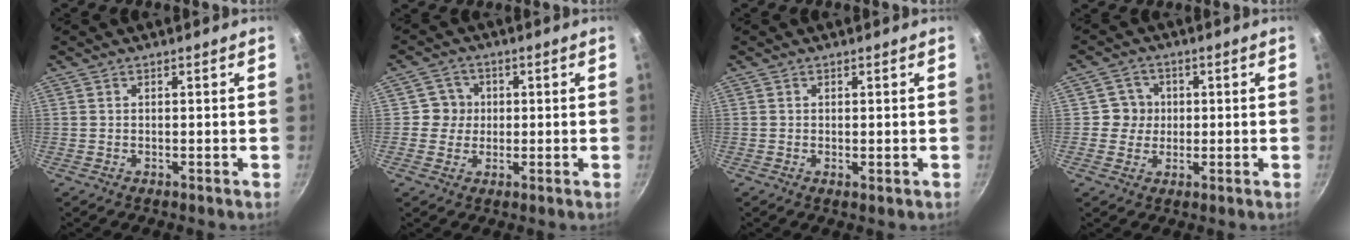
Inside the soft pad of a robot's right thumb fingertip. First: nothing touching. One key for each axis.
{"total": 4.2, "fx": 0.3, "fy": 4.2, "fz": 0.6, "tx": 0.025, "ty": 0.005, "tz": -0.004}
{"total": 0.7, "fx": 0.0, "fy": 0.3, "fz": 0.6, "tx": -0.009, "ty": -0.004, "tz": -0.001}
{"total": 4.4, "fx": 0.3, "fy": 4.3, "fz": 0.6, "tx": 0.025, "ty": 0.005, "tz": -0.003}